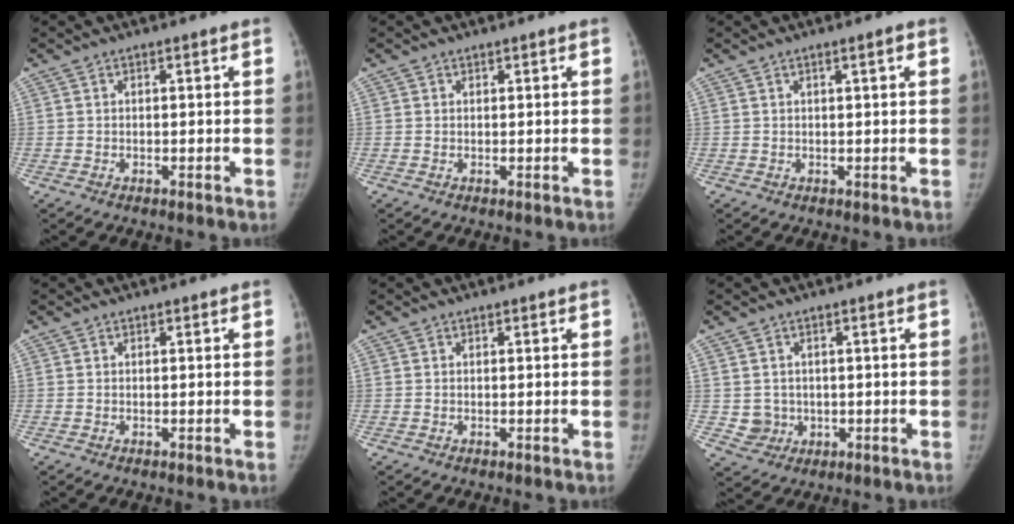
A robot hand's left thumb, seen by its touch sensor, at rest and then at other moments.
{"total": 0.0}
{"total": 1.3, "force": [0.6, 0.1, 1.2], "torque": [-0.020, 0.001, 0.008]}
{"total": 0.0}
{"total": 0.0}
{"total": 4.1, "force": [0.2, 3.9, 1.2], "torque": [-0.001, -0.001, 0.014]}